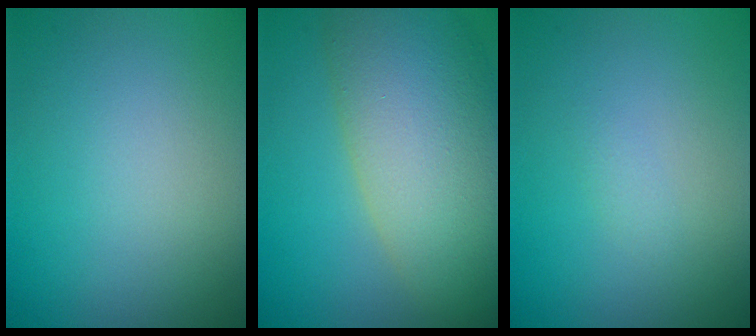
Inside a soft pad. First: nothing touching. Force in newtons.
{"total": 11.8, "press": 11.8, "slide": 0.9}
{"total": 0.6, "press": 0.6, "slide": 0.1}